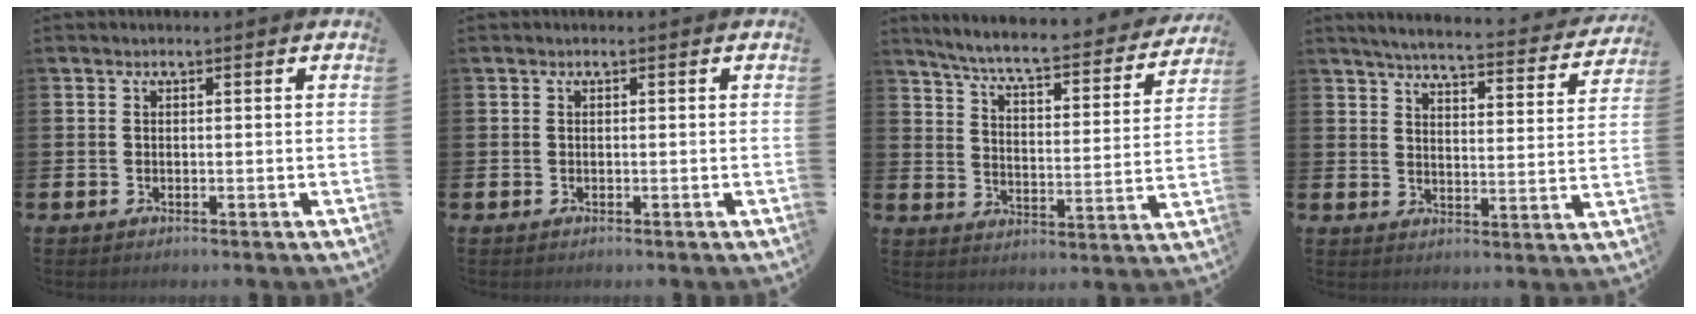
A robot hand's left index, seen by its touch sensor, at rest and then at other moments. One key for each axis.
{"total": 0.0}
{"total": 6.5, "fx": 5.9, "fy": 0.5, "fz": 2.6, "tx": -0.082, "ty": -0.044, "tz": 0.096}
{"total": 5.1, "fx": 4.8, "fy": 0.4, "fz": 1.7, "tx": -0.051, "ty": -0.036, "tz": 0.078}